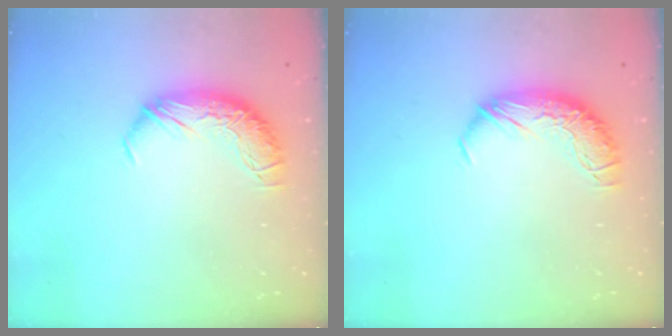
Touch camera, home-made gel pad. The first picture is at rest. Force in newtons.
{"total": 0.0}